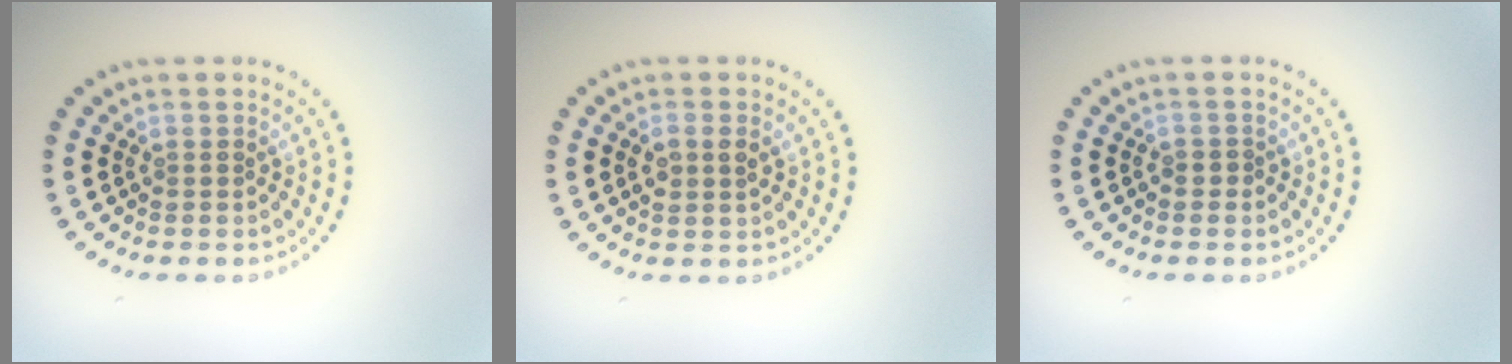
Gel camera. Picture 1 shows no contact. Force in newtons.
{"total": 1.7, "press": 1.7, "slide": 0.4}
{"total": 0.5, "press": 0.4, "slide": 0.4}